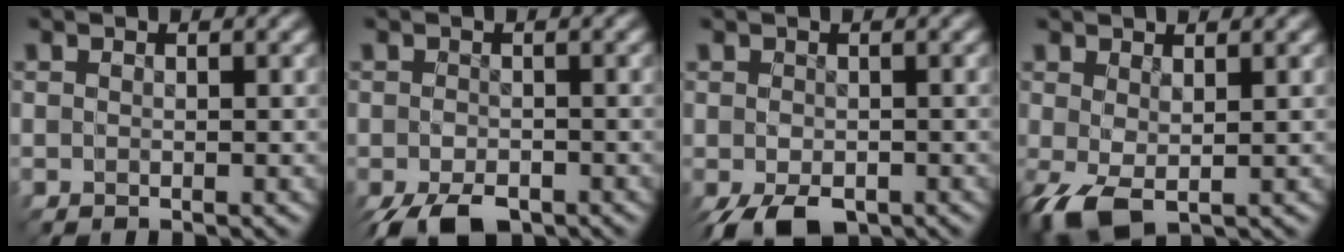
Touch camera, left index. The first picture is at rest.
{"total": 2.0, "force": [-2.0, 0.5, 0.2], "torque": [-0.012, -0.019, -0.019]}
{"total": 2.0, "force": [-1.4, 1.3, 0.7], "torque": [-0.011, -0.017, -0.009]}
{"total": 3.7, "force": [-1.8, 2.7, 1.8], "torque": [-0.022, -0.014, -0.015]}